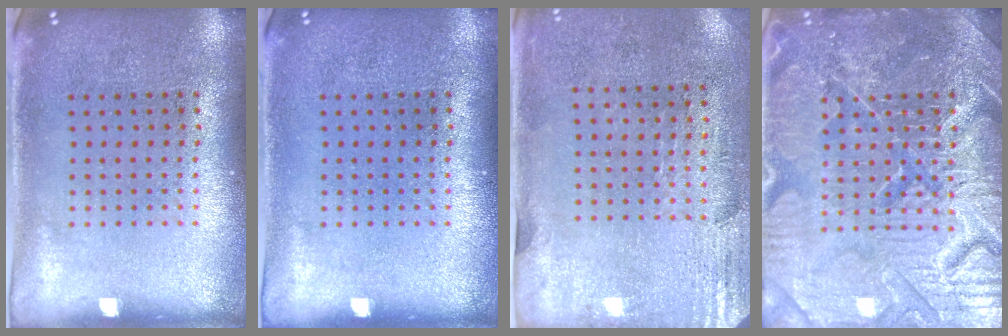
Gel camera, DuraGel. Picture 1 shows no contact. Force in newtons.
{"total": 0.0}
{"total": 2.9, "press": 2.4, "slide": 1.5}
{"total": 7.7, "press": 7.6, "slide": 0.9}